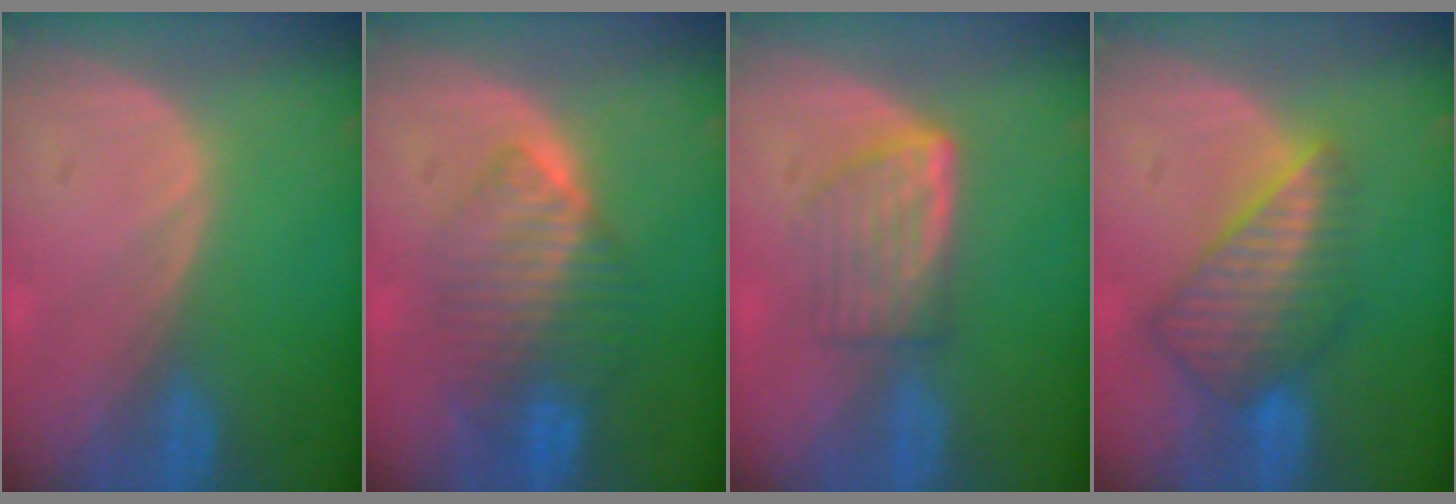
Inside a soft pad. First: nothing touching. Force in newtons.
{"total": 7.7, "press": 7.5, "slide": 2.0}
{"total": 5.8, "press": 5.2, "slide": 2.5}
{"total": 8.1, "press": 7.2, "slide": 3.8}